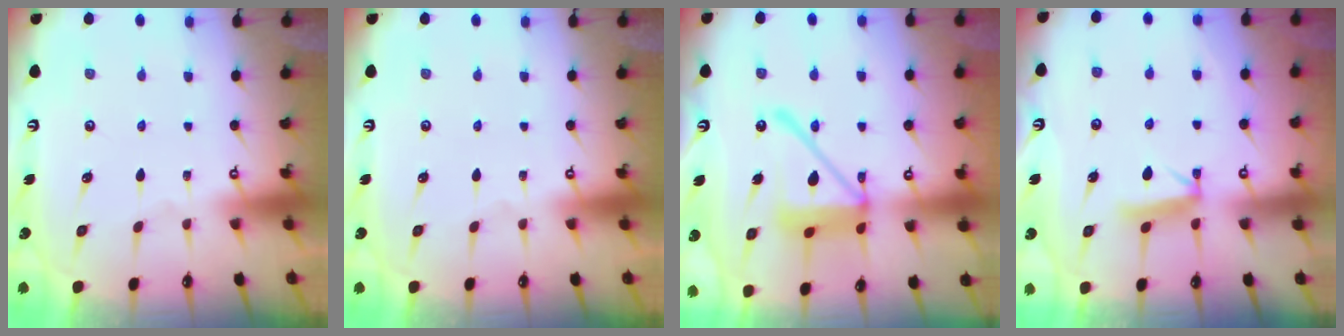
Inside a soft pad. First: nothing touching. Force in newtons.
{"total": 0.0}
{"total": 18.2, "press": 18.1, "slide": 1.9}
{"total": 6.8, "press": 6.7, "slide": 0.9}